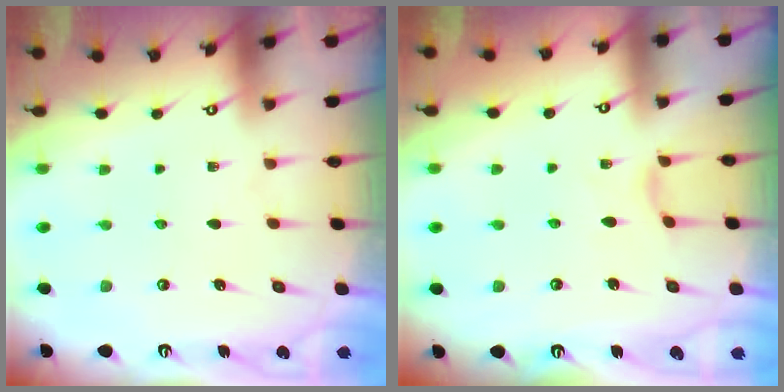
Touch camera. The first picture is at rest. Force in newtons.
{"total": 2.0, "press": 2.0, "slide": 0.3}